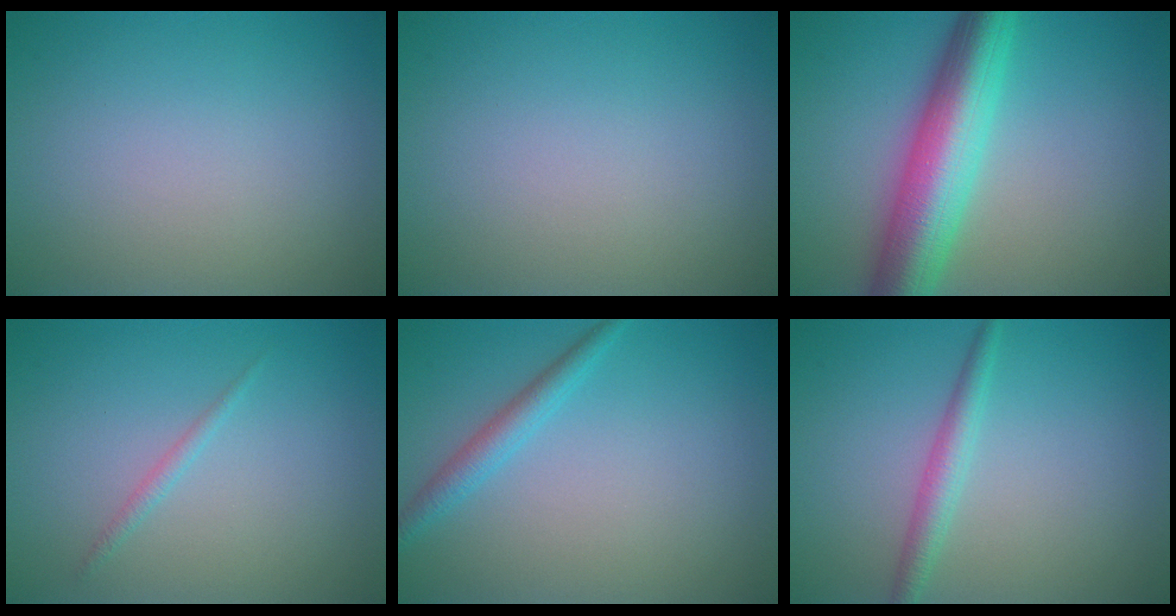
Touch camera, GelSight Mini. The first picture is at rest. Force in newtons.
{"total": 0.0}
{"total": 8.6, "press": 8.5, "slide": 0.3}
{"total": 0.8, "press": 0.8, "slide": 0.1}
{"total": 2.1, "press": 2.1, "slide": 0.1}
{"total": 2.1, "press": 2.1, "slide": 0.1}